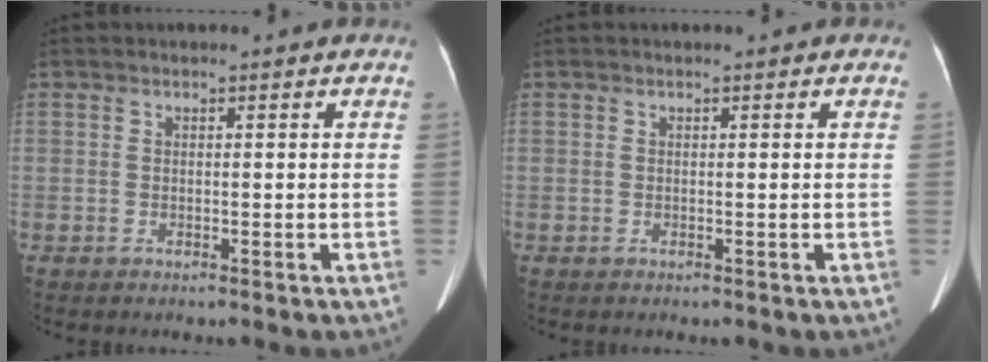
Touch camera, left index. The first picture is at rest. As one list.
[{"total": 0.0}]